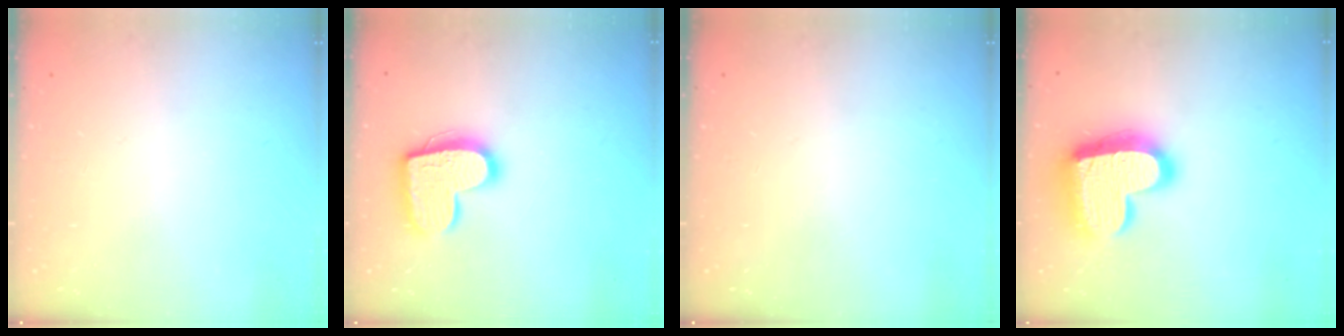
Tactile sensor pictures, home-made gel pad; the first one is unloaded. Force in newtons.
{"total": 16.4, "press": 16.4, "slide": 1.2}
{"total": 0.0}
{"total": 20.9, "press": 20.8, "slide": 1.8}